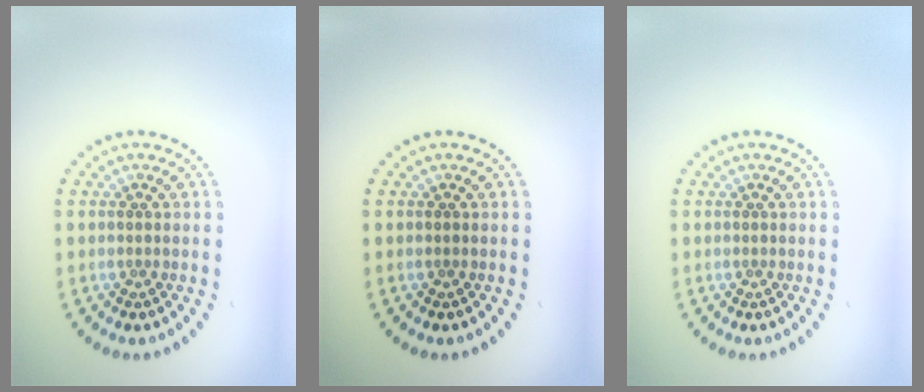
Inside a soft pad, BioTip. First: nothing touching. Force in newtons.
{"total": 0.0}
{"total": 0.0}